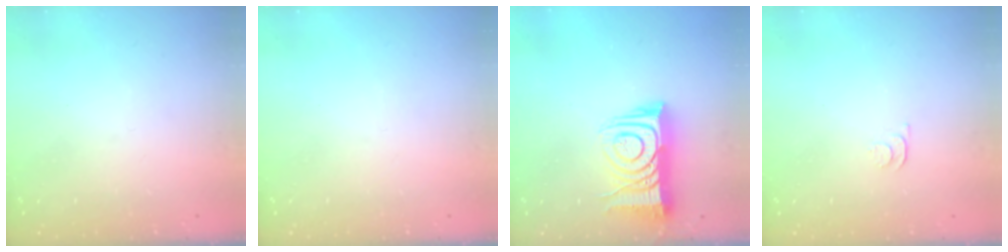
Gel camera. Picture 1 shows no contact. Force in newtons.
{"total": 0.0}
{"total": 12.9, "press": 12.8, "slide": 1.1}
{"total": 3.6, "press": 3.5, "slide": 0.8}